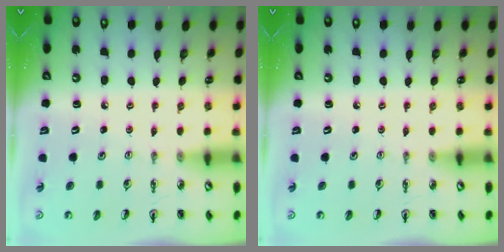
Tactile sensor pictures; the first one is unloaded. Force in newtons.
{"total": 0.0}